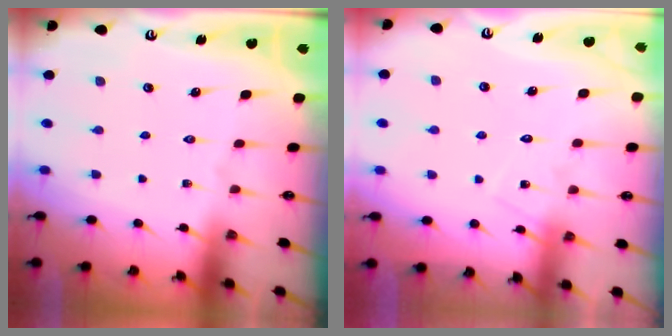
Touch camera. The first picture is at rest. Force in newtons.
{"total": 8.7, "press": 8.7, "slide": 0.4}